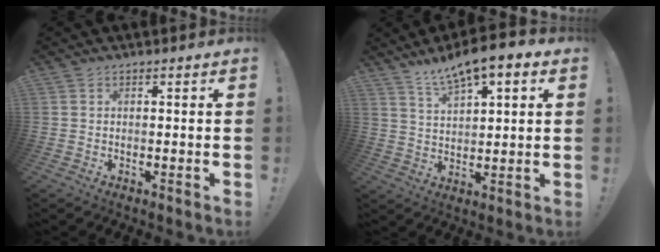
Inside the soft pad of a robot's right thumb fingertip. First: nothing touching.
{"total": 9.3, "force": [6.9, 2.7, 5.7], "torque": [-0.100, -0.037, 0.121]}